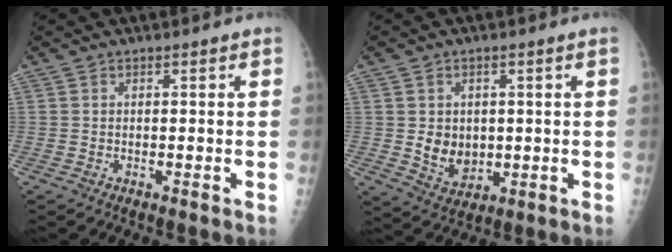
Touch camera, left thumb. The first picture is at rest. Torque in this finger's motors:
{"motor_torque": [0.19, 0.30, 0.11, -0.01, 0.03]}